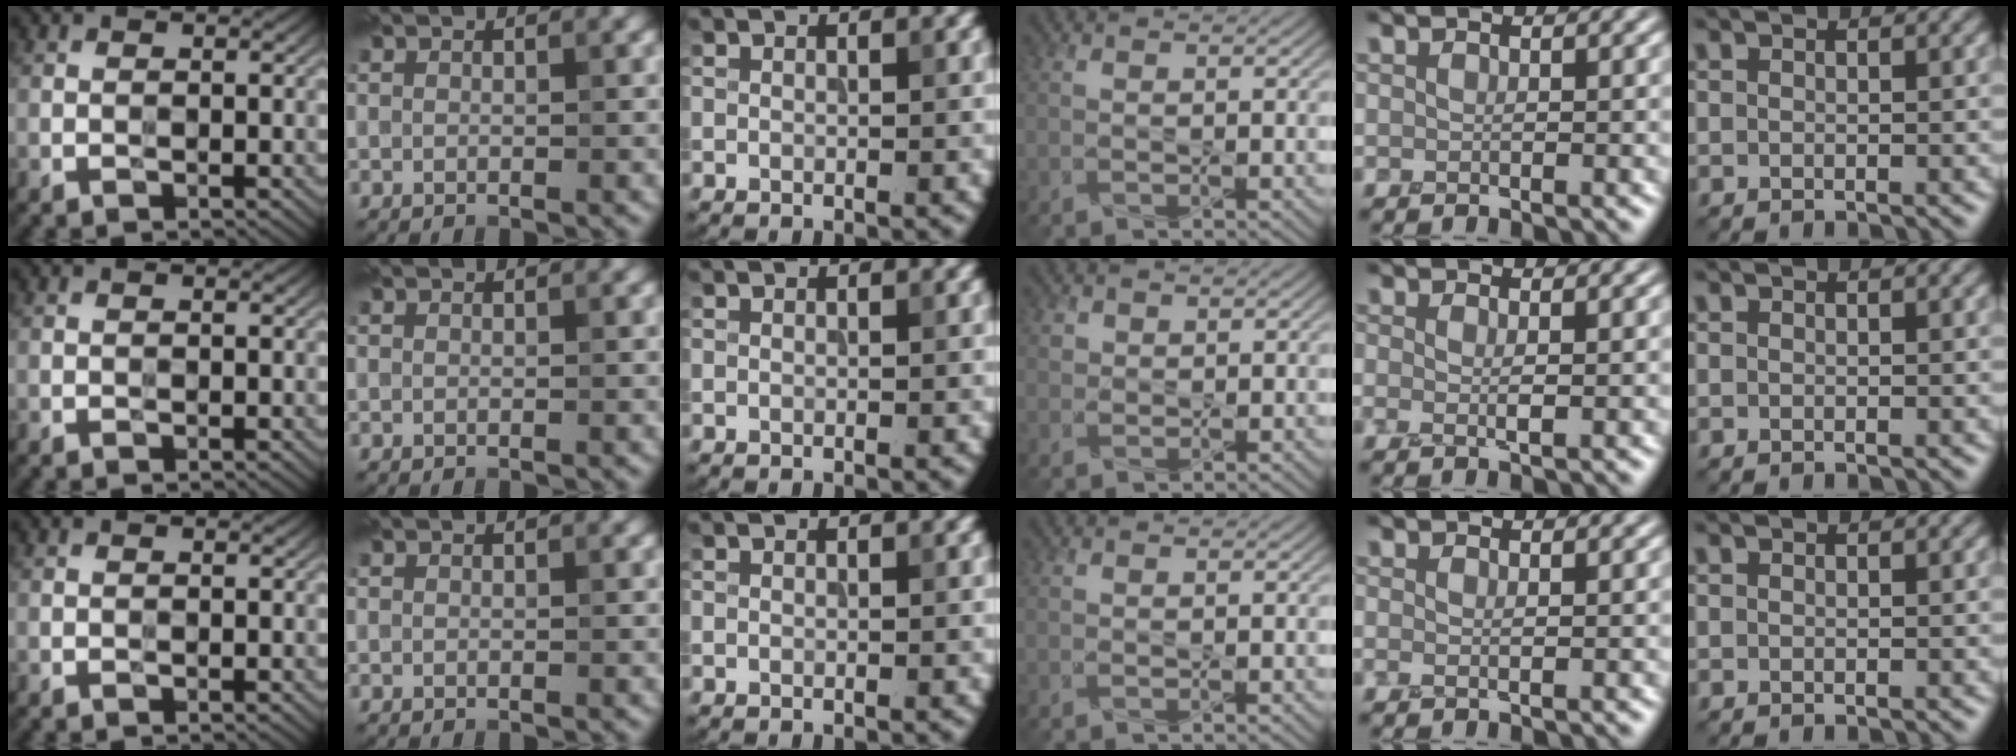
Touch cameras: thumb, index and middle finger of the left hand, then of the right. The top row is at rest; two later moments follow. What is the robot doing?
{"motion": "squeeze", "object": "tweezer"}